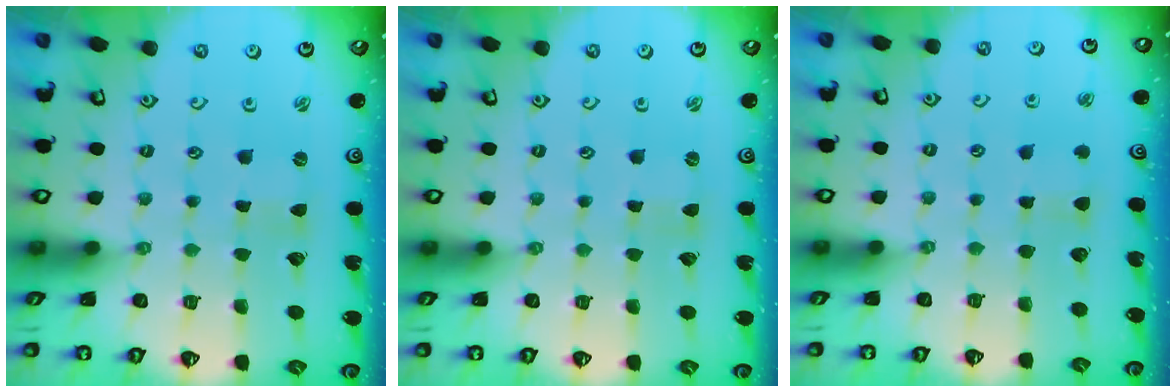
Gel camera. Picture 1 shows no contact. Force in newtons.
{"total": 0.0}
{"total": 2.9, "press": 2.9, "slide": 0.4}